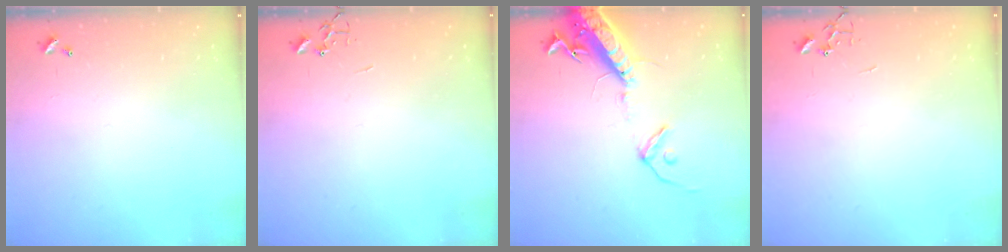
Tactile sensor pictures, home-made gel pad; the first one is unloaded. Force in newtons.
{"total": 0.0}
{"total": 16.3, "press": 15.8, "slide": 4.0}
{"total": 0.0}